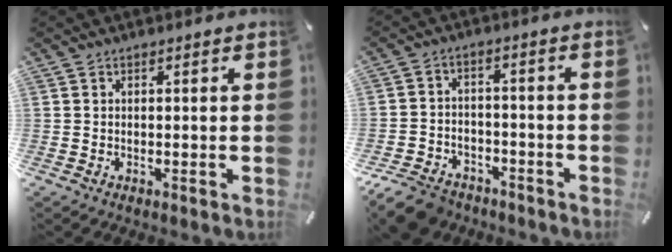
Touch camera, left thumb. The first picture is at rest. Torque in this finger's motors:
{"motor_torque": [-0.42, 0.69, 0.64, 0.82, 0.02]}